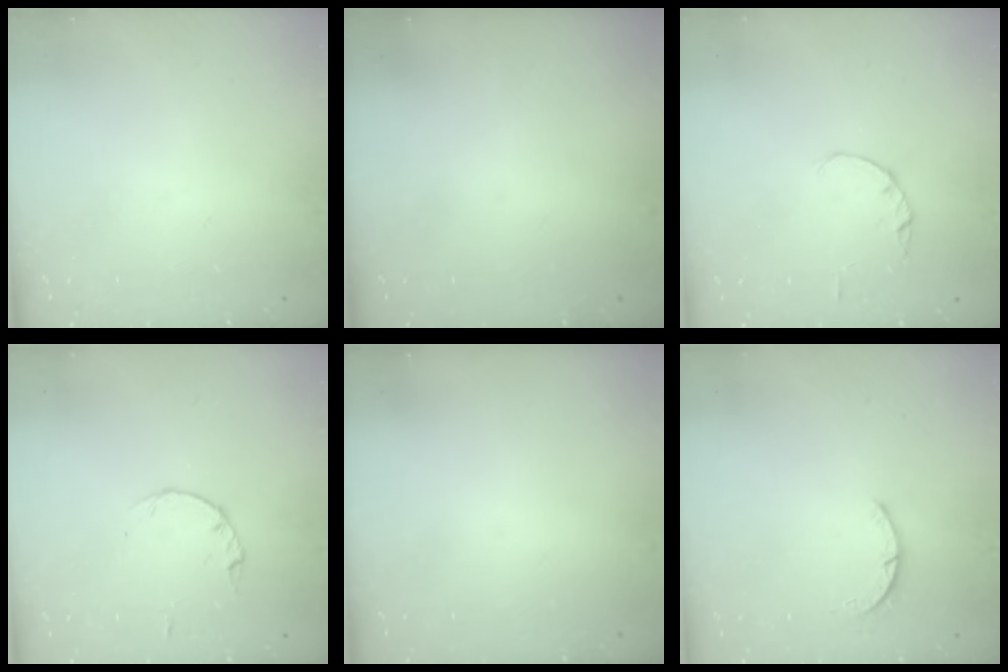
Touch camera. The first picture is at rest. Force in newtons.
{"total": 0.0}
{"total": 1.0, "press": 1.0, "slide": 0.2}
{"total": 2.2, "press": 2.1, "slide": 0.3}
{"total": 0.0}
{"total": 2.4, "press": 2.4, "slide": 0.3}